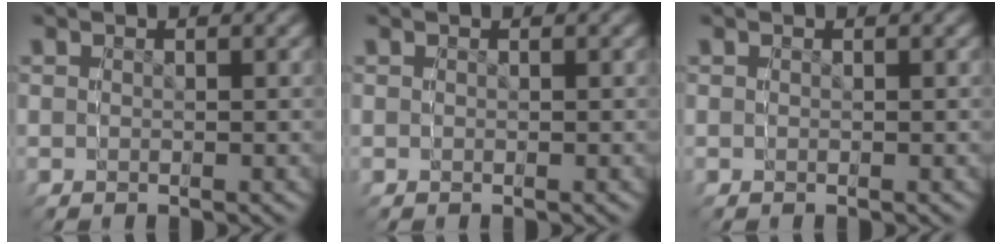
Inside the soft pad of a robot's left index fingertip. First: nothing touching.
{"total": 0.0}
{"total": 0.0}